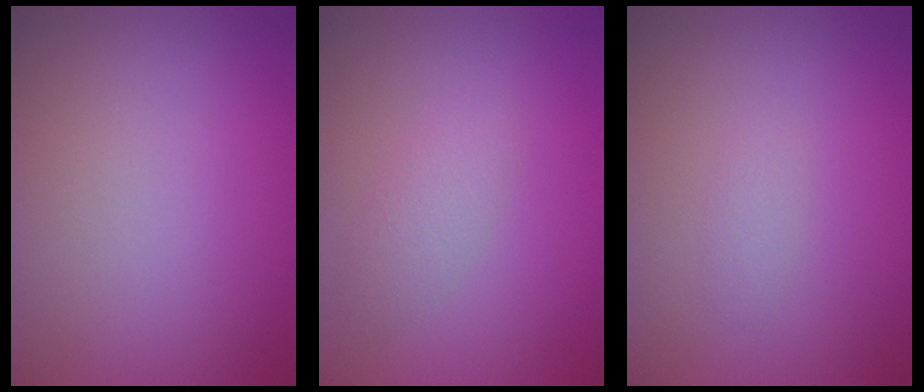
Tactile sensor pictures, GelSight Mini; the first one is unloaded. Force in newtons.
{"total": 1.9, "press": 1.9, "slide": 0.0}
{"total": 0.8, "press": 0.8, "slide": 0.1}